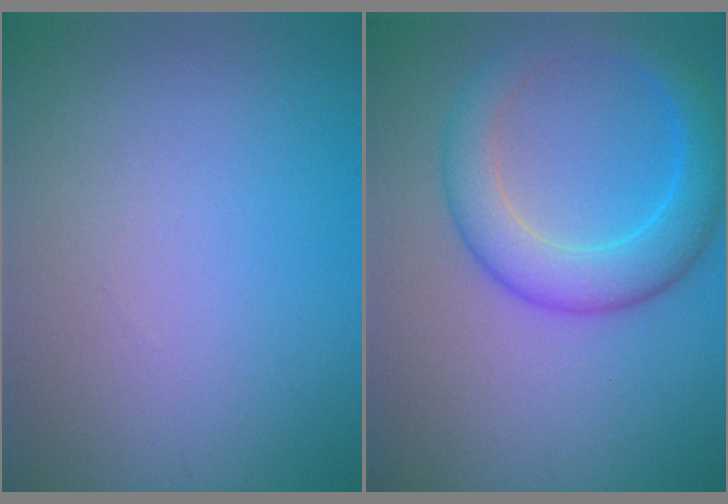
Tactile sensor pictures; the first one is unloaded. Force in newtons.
{"total": 5.7, "press": 5.7, "slide": 0.2}